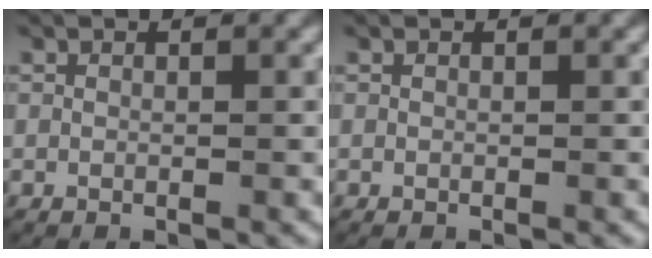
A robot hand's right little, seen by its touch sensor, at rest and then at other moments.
{"total": 0.0}